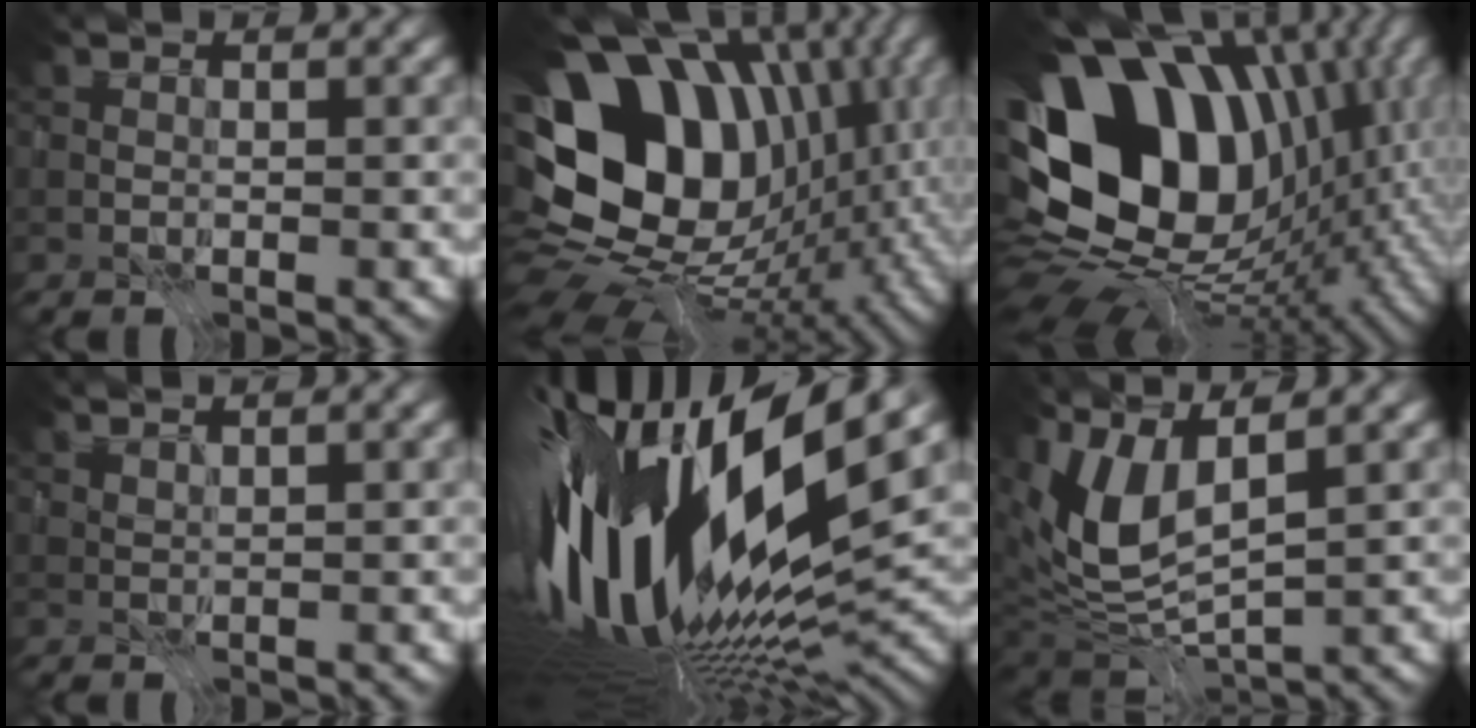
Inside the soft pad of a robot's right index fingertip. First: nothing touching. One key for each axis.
{"total": 17.4, "fx": 0.9, "fy": 13.7, "fz": 10.7, "tx": -0.174, "ty": 0.008, "tz": 0.031}
{"total": 19.0, "fx": 1.0, "fy": 14.0, "fz": 12.8, "tx": -0.236, "ty": 0.002, "tz": 0.033}
{"total": 1.1, "fx": 1.0, "fy": 0.0, "fz": 0.4, "tx": -0.006, "ty": -0.003, "tz": 0.019}
{"total": 19.2, "fx": 0.0, "fy": 6.2, "fz": 18.2, "tx": -0.334, "ty": -0.037, "tz": 0.000}
{"total": 8.7, "fx": 1.8, "fy": 3.9, "fz": 7.6, "tx": -0.179, "ty": -0.003, "tz": 0.030}